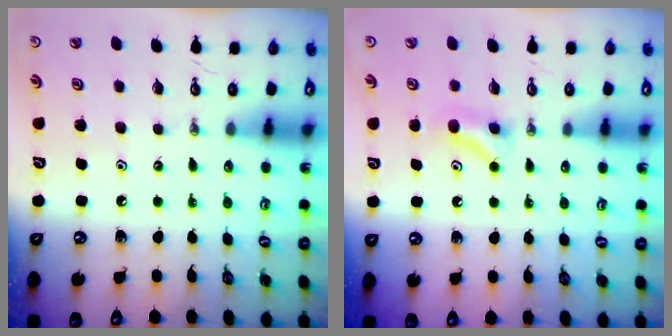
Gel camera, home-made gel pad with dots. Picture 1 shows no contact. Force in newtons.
{"total": 4.6, "press": 4.4, "slide": 1.3}